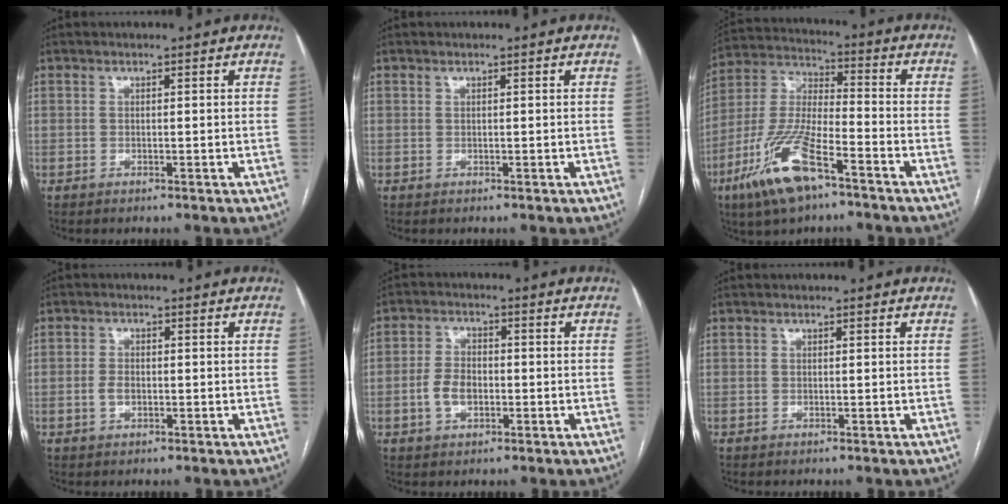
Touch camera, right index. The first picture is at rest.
{"total": 0.0}
{"total": 15.2, "force": [-8.5, 3.7, 12.0], "torque": [-0.258, -0.019, -0.158]}
{"total": 2.2, "force": [-0.6, 1.3, 1.7], "torque": [-0.036, 0.003, -0.010]}
{"total": 5.0, "force": [-1.3, 3.1, 3.7], "torque": [-0.081, 0.010, -0.023]}
{"total": 0.0}